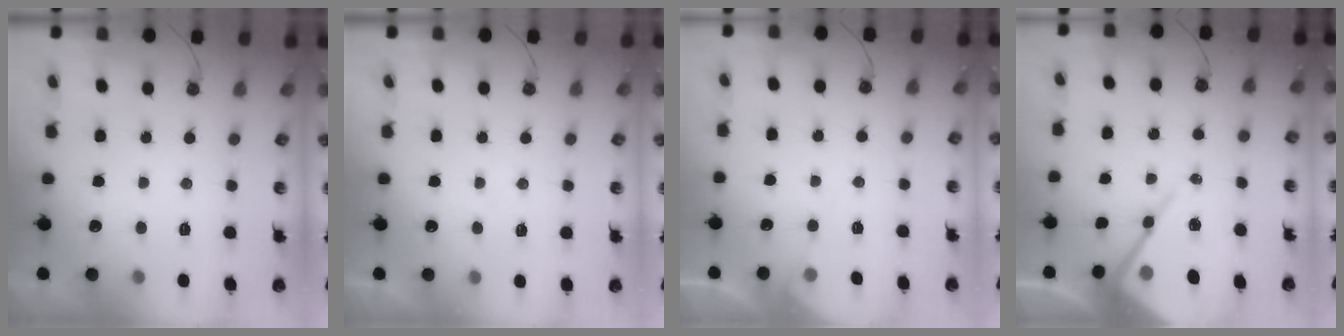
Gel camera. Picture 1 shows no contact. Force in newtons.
{"total": 3.4, "press": 3.3, "slide": 0.5}
{"total": 4.3, "press": 4.3, "slide": 0.7}
{"total": 13.0, "press": 12.9, "slide": 1.3}